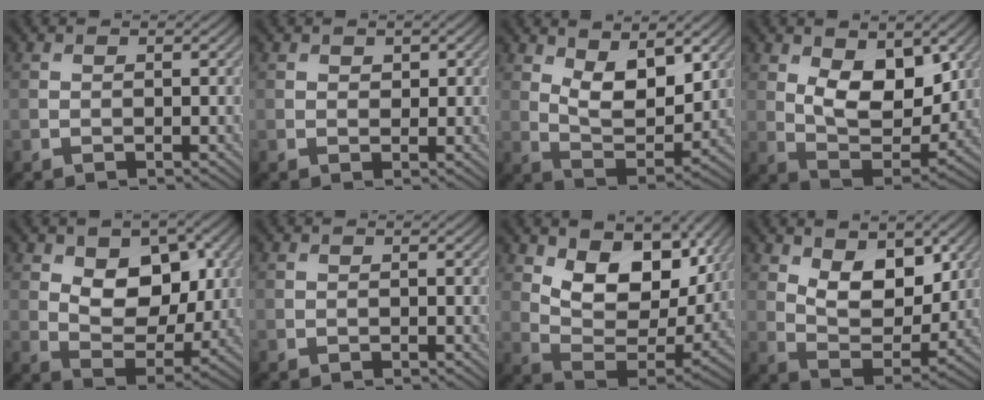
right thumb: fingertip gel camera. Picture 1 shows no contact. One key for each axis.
{"total": 1.2, "fx": 0.7, "fy": 0.9, "fz": 0.6, "tx": -0.009, "ty": -0.004, "tz": 0.013}
{"total": 8.5, "fx": 3.6, "fy": 4.0, "fz": 6.6, "tx": -0.129, "ty": -0.010, "tz": 0.068}
{"total": 10.0, "fx": 3.1, "fy": 5.6, "fz": 7.8, "tx": -0.152, "ty": -0.016, "tz": 0.053}
{"total": 8.8, "fx": 2.8, "fy": 5.5, "fz": 6.2, "tx": -0.115, "ty": -0.011, "tz": 0.041}
{"total": 0.0}
{"total": 12.3, "fx": 5.7, "fy": 6.5, "fz": 8.8, "tx": -0.167, "ty": -0.015, "tz": 0.102}
{"total": 8.8, "fx": 4.0, "fy": 4.6, "fz": 6.3, "tx": -0.124, "ty": -0.012, "tz": 0.070}